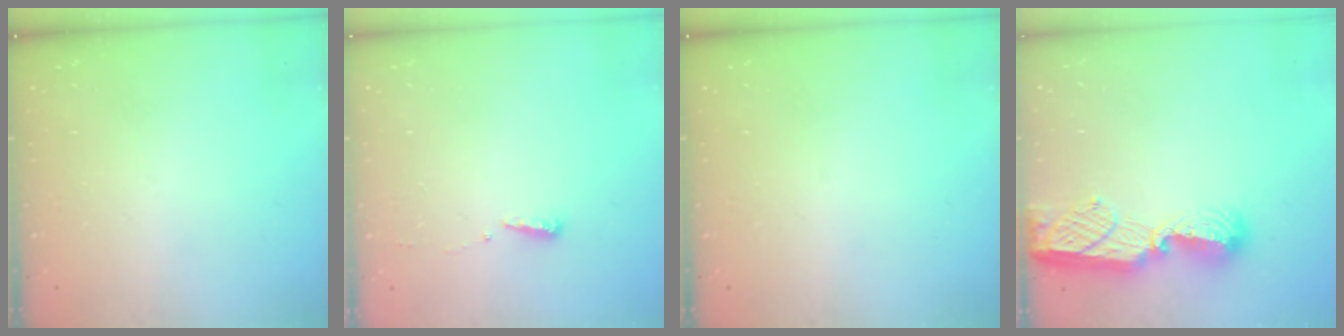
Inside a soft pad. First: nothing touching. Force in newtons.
{"total": 3.6, "press": 3.5, "slide": 0.8}
{"total": 0.0}
{"total": 10.7, "press": 10.7, "slide": 1.0}